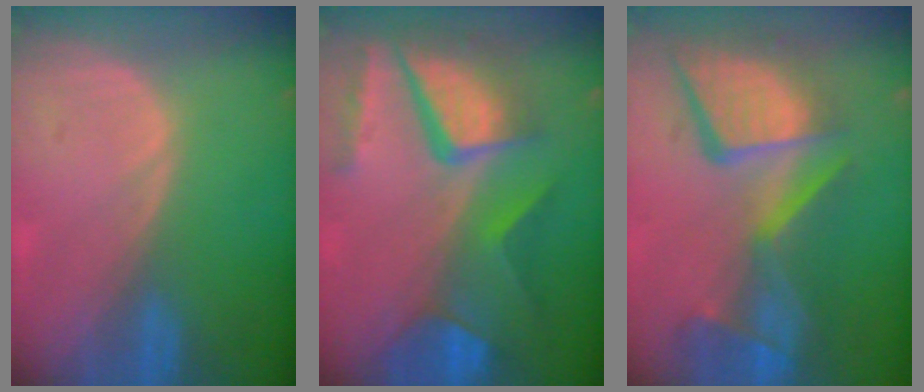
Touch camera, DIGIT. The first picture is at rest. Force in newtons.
{"total": 11.3, "press": 9.4, "slide": 6.4}
{"total": 13.8, "press": 11.1, "slide": 8.1}